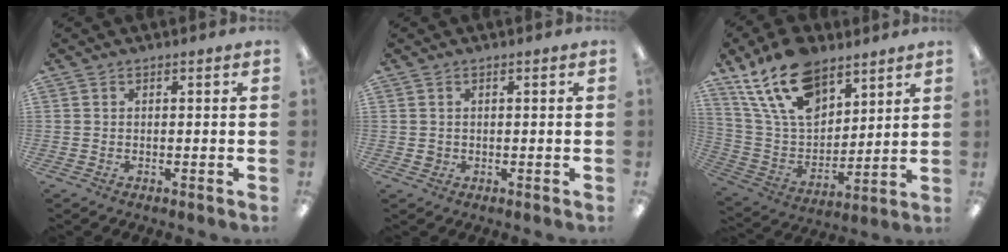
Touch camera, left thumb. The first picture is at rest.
{"total": 1.9, "force": [0.3, 1.8, 0.6], "torque": [-0.005, 0.000, 0.001]}
{"total": 19.4, "force": [12.4, 10.6, 10.4], "torque": [-0.210, -0.050, 0.227]}